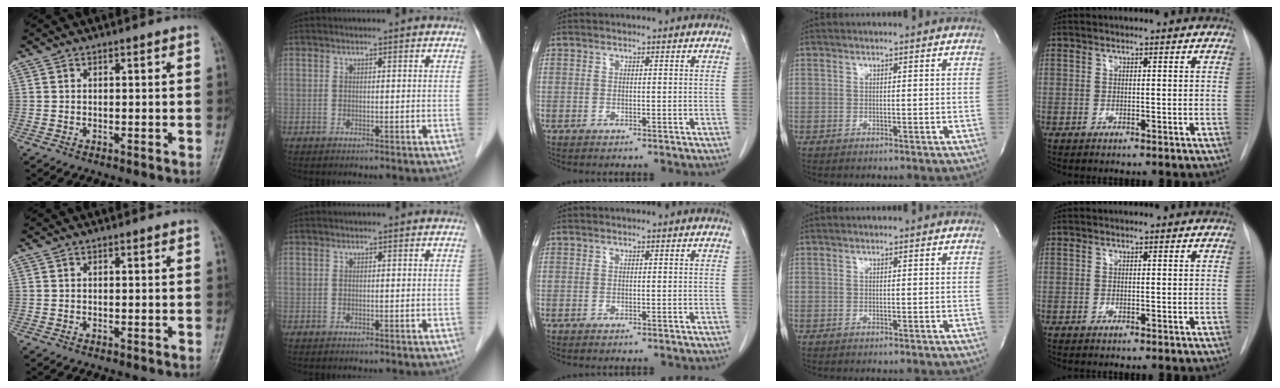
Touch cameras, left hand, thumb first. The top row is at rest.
{}